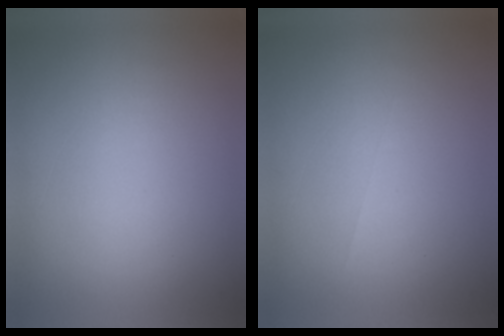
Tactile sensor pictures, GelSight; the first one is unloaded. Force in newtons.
{"total": 1.2}